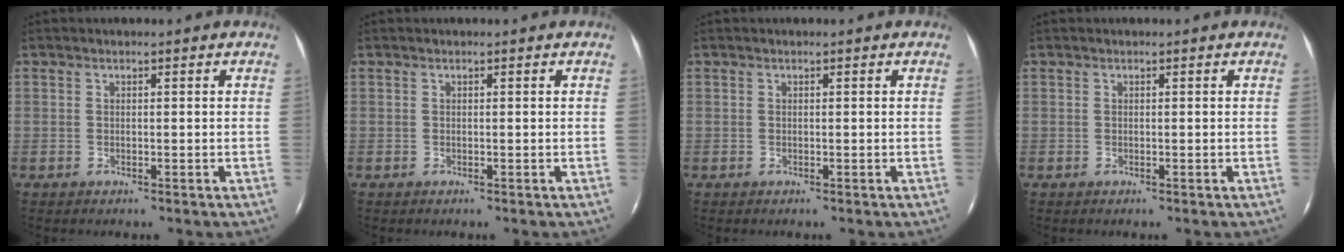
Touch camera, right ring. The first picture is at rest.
{"total": 0.0}
{"total": 0.0}
{"total": 0.0}